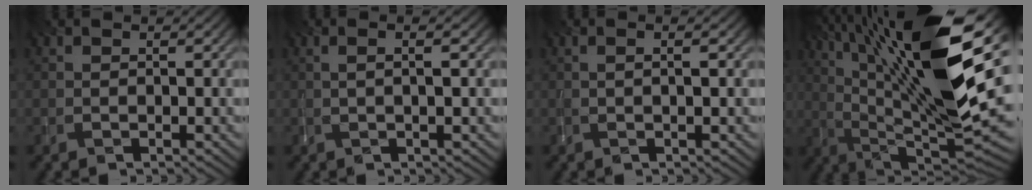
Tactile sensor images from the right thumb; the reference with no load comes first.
{"total": 2.1, "force": [0.1, 0.0, 2.1], "torque": [-0.028, 0.004, 0.000]}
{"total": 1.4, "force": [0.0, -0.1, 1.4], "torque": [-0.021, 0.005, -0.001]}
{"total": 19.4, "force": [7.3, 6.0, 17.0], "torque": [-0.284, 0.025, 0.121]}